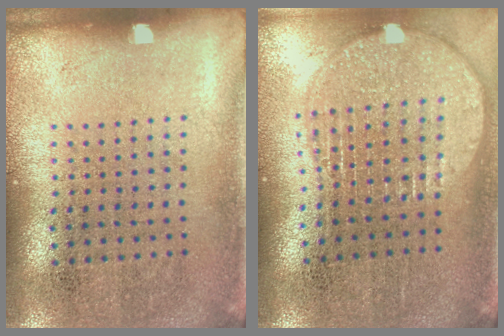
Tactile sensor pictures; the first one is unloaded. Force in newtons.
{"total": 1.9, "press": 1.6, "slide": 1.0}